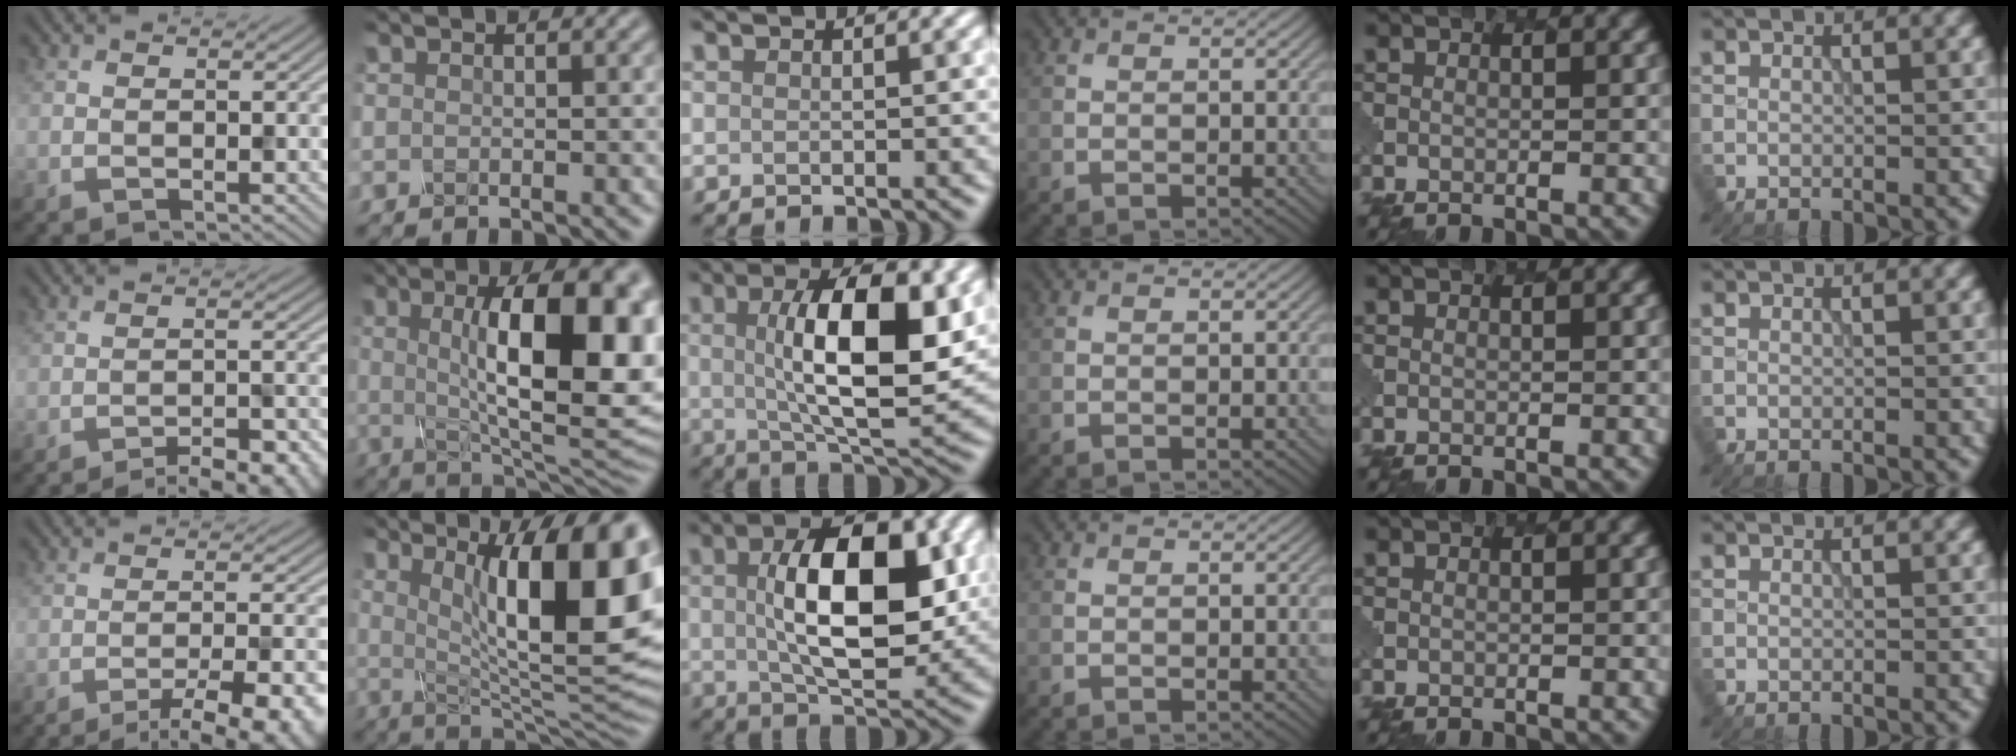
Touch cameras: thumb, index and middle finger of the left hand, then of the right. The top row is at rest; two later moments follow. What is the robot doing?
{"motion": "unscrew", "object": "spray bottle"}